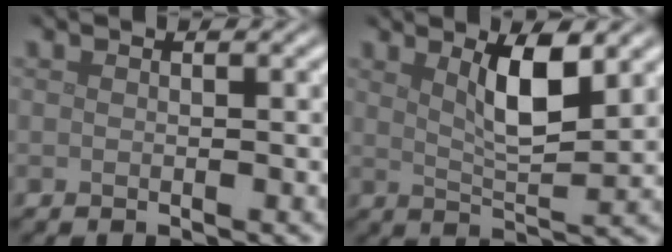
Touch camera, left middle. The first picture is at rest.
{"total": 4.7, "force": [2.0, 1.2, 4.0], "torque": [-0.073, -0.004, 0.035]}